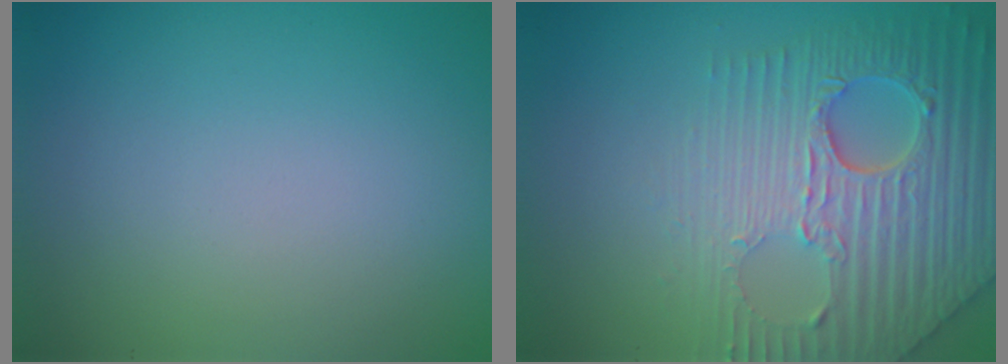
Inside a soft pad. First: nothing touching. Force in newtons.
{"total": 7.1, "press": 5.7, "slide": 4.2}